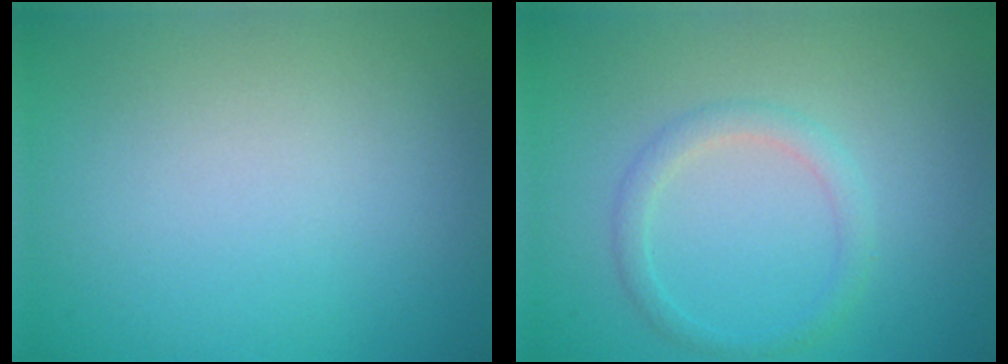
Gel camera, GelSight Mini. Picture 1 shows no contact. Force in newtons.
{"total": 1.7, "press": 1.7, "slide": 0.0}